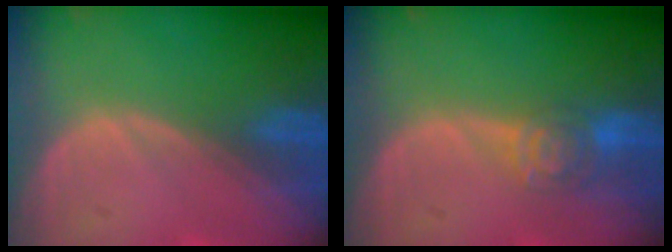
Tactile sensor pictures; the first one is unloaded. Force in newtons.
{"total": 4.6, "press": 4.3, "slide": 1.7}